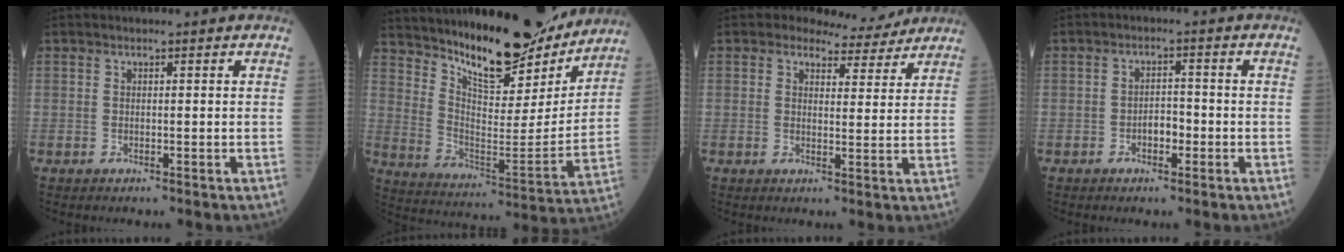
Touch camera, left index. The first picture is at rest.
{"total": 18.4, "force": [16.0, 4.7, 7.9], "torque": [-0.129, -0.031, 0.251]}
{"total": 5.4, "force": [5.0, 2.0, 0.3], "torque": [0.000, -0.002, 0.055]}
{"total": 2.7, "force": [-1.2, 1.5, 1.9], "torque": [-0.028, 0.007, -0.023]}